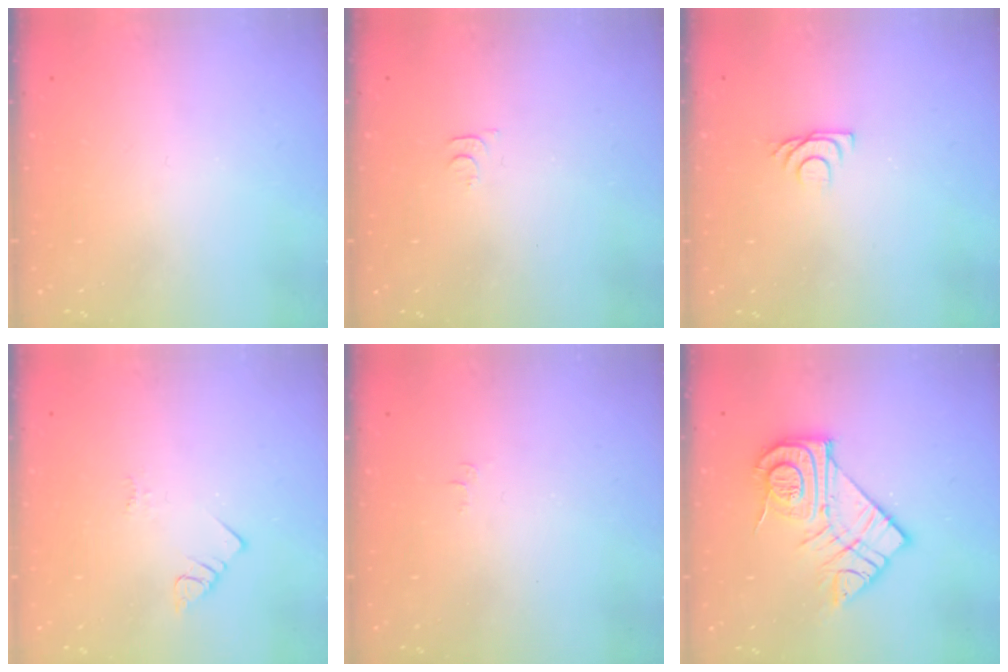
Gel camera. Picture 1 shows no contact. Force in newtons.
{"total": 3.6, "press": 3.6, "slide": 0.4}
{"total": 5.3, "press": 5.3, "slide": 0.6}
{"total": 2.0, "press": 2.0, "slide": 0.4}
{"total": 3.3, "press": 3.3, "slide": 0.5}
{"total": 15.9, "press": 15.9, "slide": 1.0}